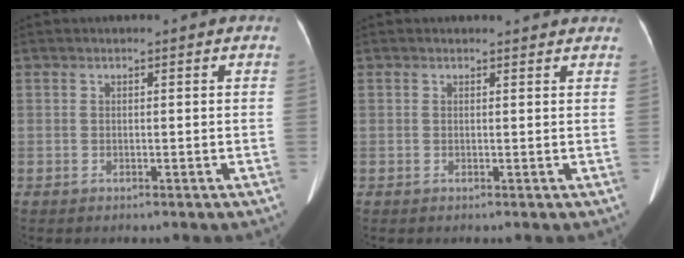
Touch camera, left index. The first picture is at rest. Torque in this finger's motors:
{"motor_torque": [-0.01, -0.23, -0.09, -0.03]}